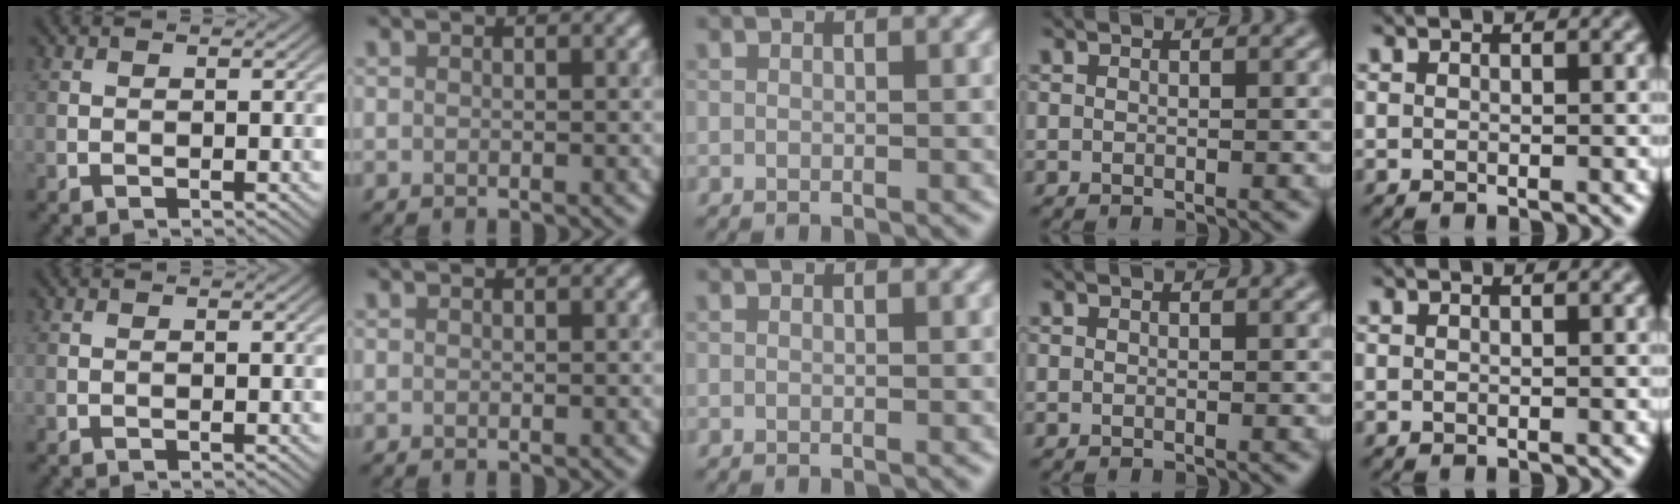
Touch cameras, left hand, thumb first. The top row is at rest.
{}